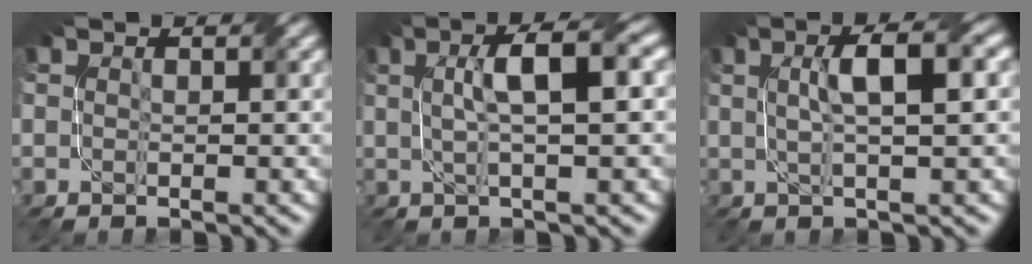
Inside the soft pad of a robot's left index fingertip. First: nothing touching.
{"total": 5.4, "force": [1.2, 1.3, 5.2], "torque": [-0.078, 0.018, 0.022]}
{"total": 4.9, "force": [1.1, 1.2, 4.7], "torque": [-0.069, 0.017, 0.020]}